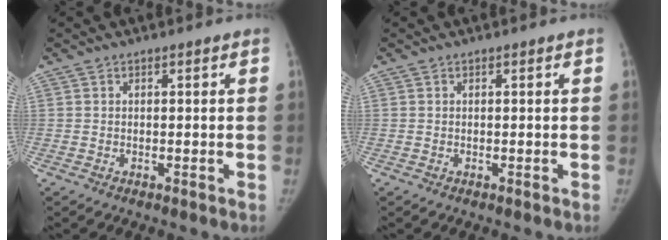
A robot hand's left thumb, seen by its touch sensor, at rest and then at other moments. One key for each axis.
{"total": 0.0}